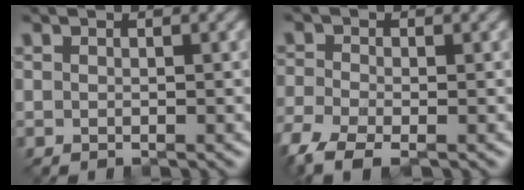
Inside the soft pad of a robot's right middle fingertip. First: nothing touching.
{"total": 5.0, "force": [-3.3, 2.1, 3.1], "torque": [-0.077, -0.013, -0.078]}